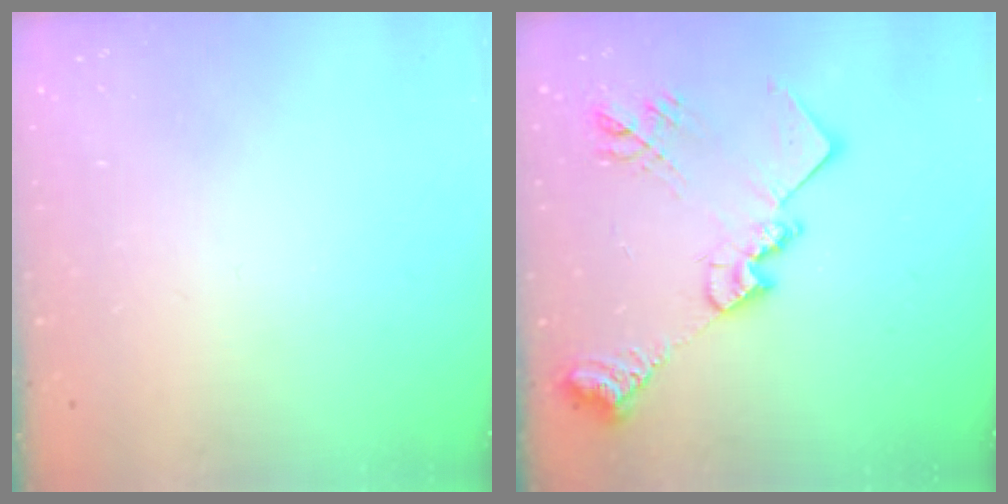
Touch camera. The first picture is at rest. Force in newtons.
{"total": 20.9, "press": 20.9, "slide": 1.4}